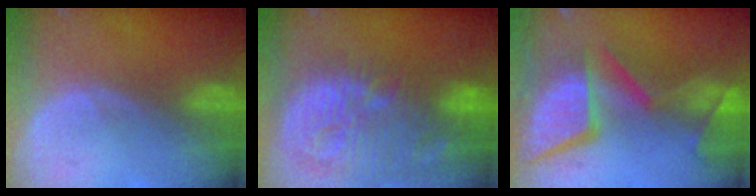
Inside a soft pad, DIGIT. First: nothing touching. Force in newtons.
{"total": 14.4, "press": 12.5, "slide": 7.2}
{"total": 13.9, "press": 11.3, "slide": 8.2}